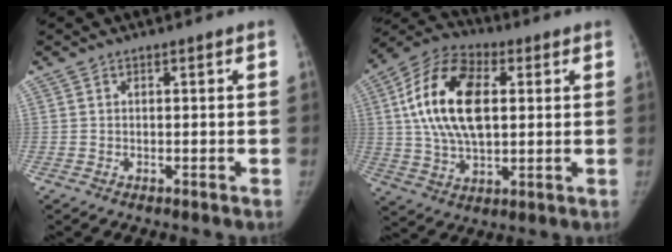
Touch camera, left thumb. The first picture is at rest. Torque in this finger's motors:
{"motor_torque": [0.58, 0.57, 2.15, -0.62, 0.70]}